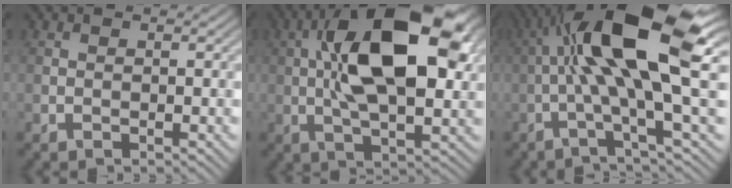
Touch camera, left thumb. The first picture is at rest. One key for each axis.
{"total": 16.7, "fx": 3.3, "fy": 7.3, "fz": 14.6, "tx": -0.255, "ty": 0.022, "tz": 0.037}
{"total": 14.8, "fx": 1.8, "fy": 2.6, "fz": 14.4, "tx": -0.251, "ty": 0.029, "tz": 0.028}